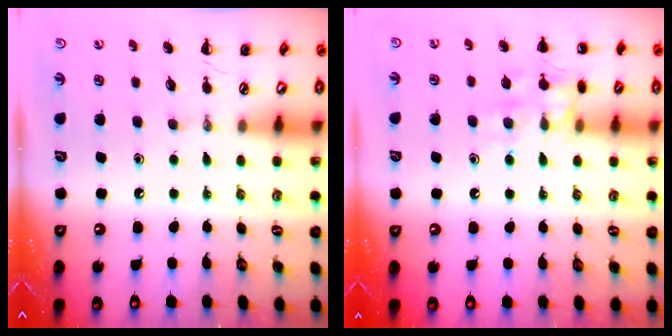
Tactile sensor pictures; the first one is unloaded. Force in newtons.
{"total": 11.1, "press": 11.1, "slide": 0.5}